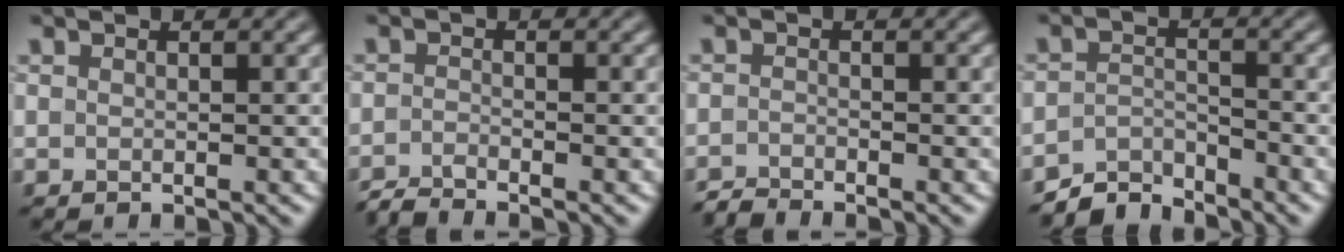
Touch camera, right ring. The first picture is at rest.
{"total": 1.9, "force": [-1.9, 0.0, 0.5], "torque": [-0.014, -0.004, -0.048]}
{"total": 1.5, "force": [-1.5, 0.0, 0.1], "torque": [-0.004, -0.002, -0.040]}
{"total": 3.5, "force": [-3.5, 0.6, 0.3], "torque": [-0.003, 0.008, -0.072]}